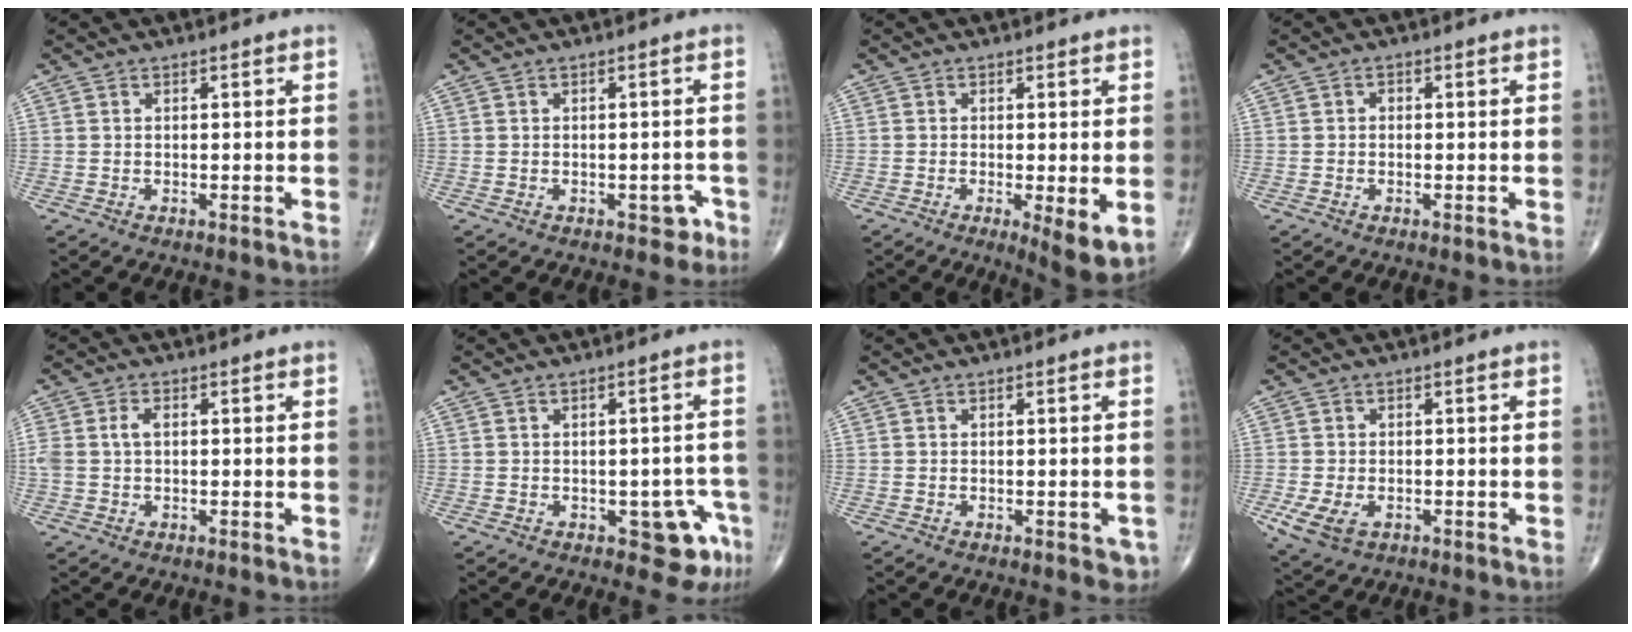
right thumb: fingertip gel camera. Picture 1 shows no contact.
{"total": 2.9, "force": [-1.4, 1.7, 1.8], "torque": [-0.006, 0.015, -0.015]}
{"total": 6.2, "force": [-1.3, 1.7, 5.9], "torque": [-0.092, -0.020, -0.021]}
{"total": 0.8, "force": [-0.1, 0.6, 0.4], "torque": [-0.001, 0.003, -0.008]}
{"total": 3.6, "force": [0.5, 2.2, 2.8], "torque": [-0.076, 0.014, 0.010]}
{"total": 6.3, "force": [-2.8, 3.4, 4.5], "torque": [-0.021, 0.016, -0.029]}
{"total": 2.4, "force": [-1.0, 1.3, 1.7], "torque": [-0.003, 0.001, -0.011]}
{"total": 5.7, "force": [-1.9, 3.7, 3.9], "torque": [-0.083, -0.003, -0.028]}